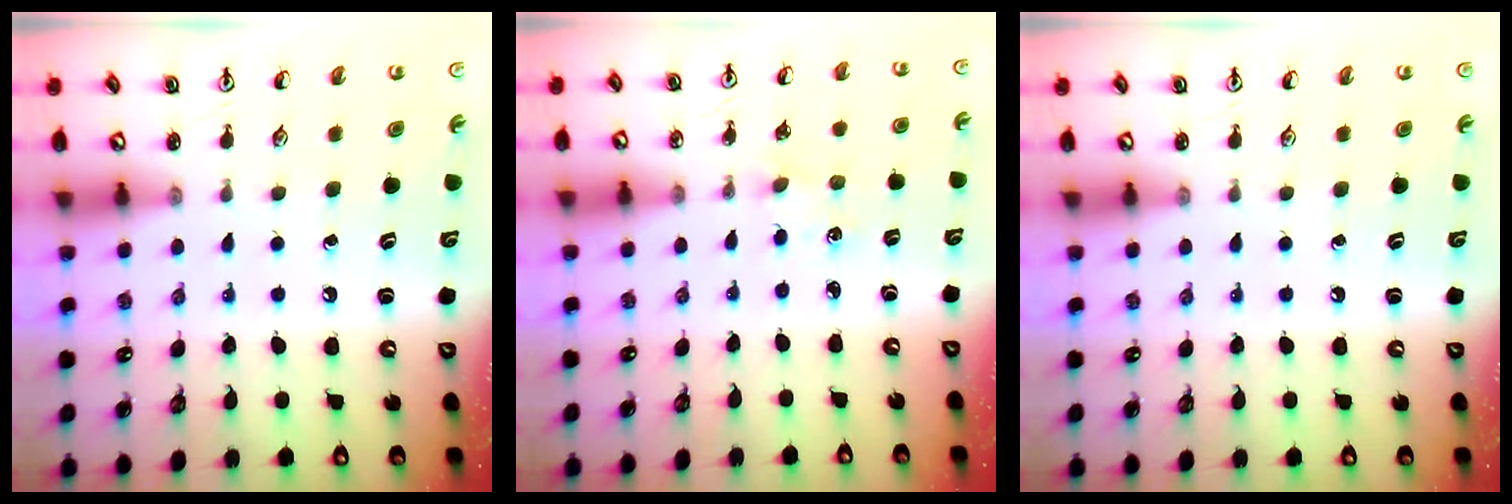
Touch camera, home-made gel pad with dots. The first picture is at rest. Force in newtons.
{"total": 0.8, "press": 0.8, "slide": 0.2}
{"total": 0.0}